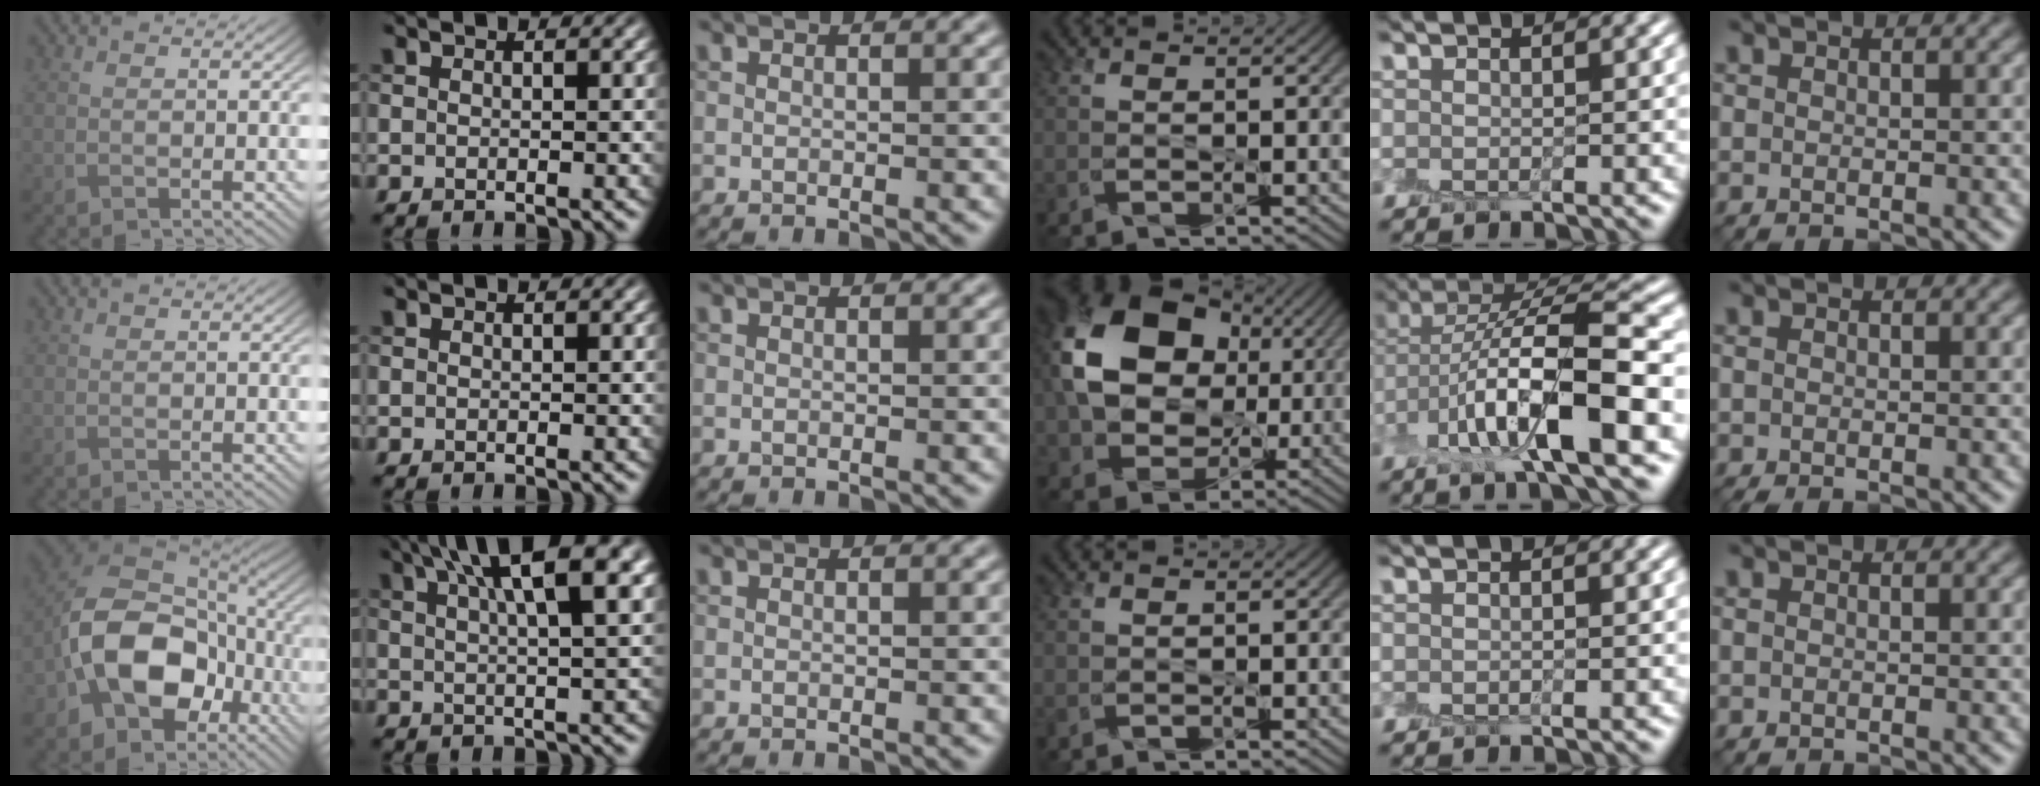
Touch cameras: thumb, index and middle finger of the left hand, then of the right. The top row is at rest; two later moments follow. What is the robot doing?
{"motion": "peel", "object": "shipping label"}